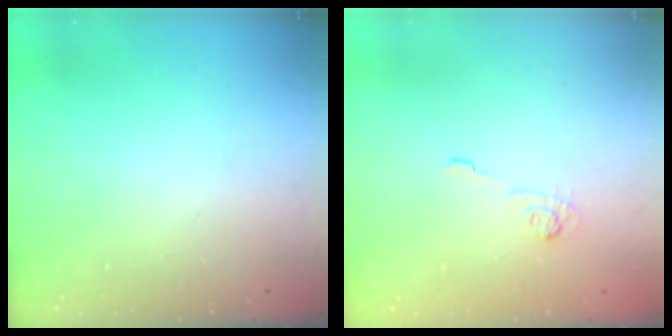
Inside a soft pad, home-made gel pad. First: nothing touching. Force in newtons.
{"total": 3.3, "press": 2.9, "slide": 1.6}